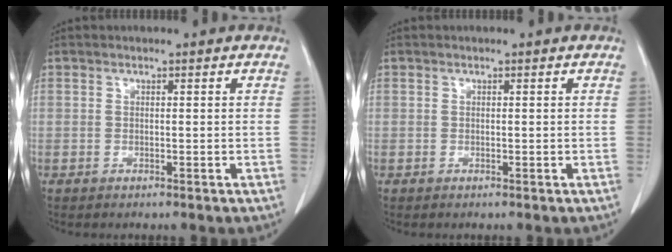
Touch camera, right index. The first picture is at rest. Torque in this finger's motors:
{"motor_torque": [-0.02, -0.02, 0.01, 0.00]}